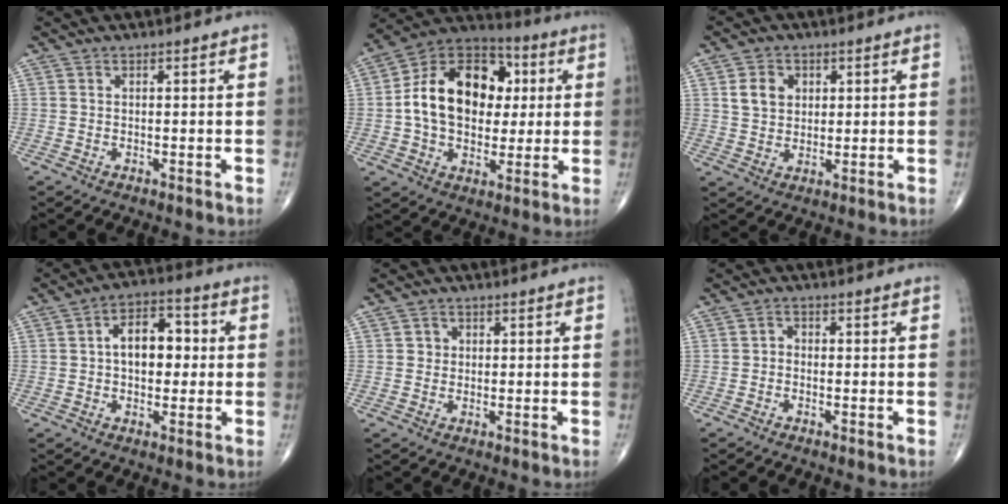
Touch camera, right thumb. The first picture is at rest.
{"total": 19.6, "force": [2.0, 13.9, 13.7], "torque": [-0.192, 0.021, 0.028]}
{"total": 5.9, "force": [1.8, 4.7, 3.1], "torque": [-0.032, -0.007, 0.032]}
{"total": 9.9, "force": [0.7, 6.2, 7.6], "torque": [-0.090, 0.023, 0.004]}
{"total": 2.2, "force": [0.4, 2.0, 0.6], "torque": [0.003, 0.002, 0.003]}
{"total": 1.4, "force": [-0.6, 1.1, 0.7], "torque": [0.001, 0.007, -0.018]}